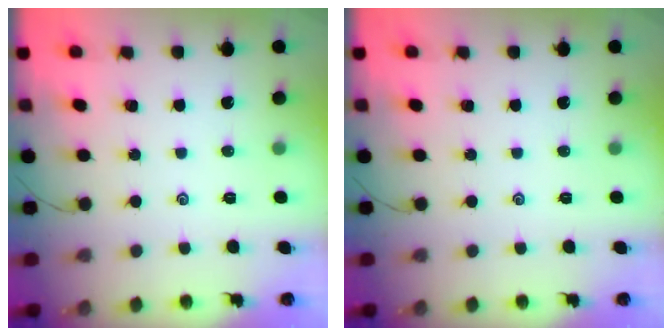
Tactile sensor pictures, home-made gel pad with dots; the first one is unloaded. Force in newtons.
{"total": 0.0}